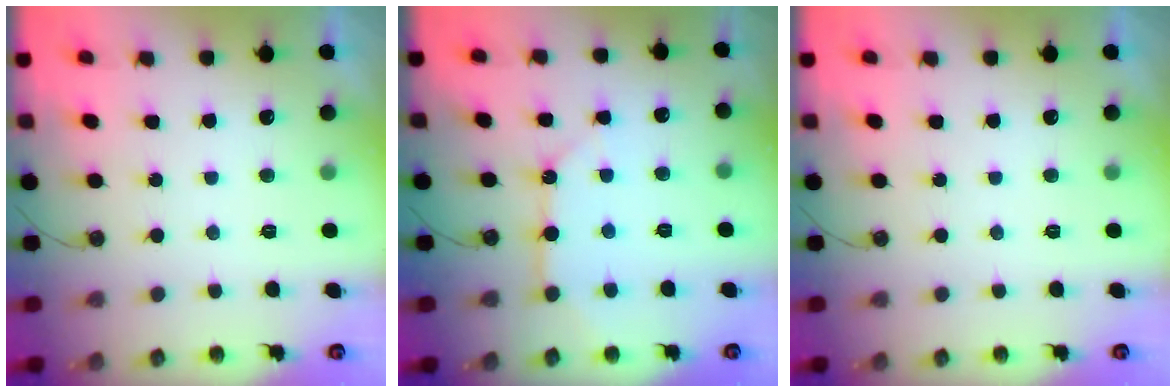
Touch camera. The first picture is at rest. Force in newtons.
{"total": 8.9, "press": 8.8, "slide": 0.6}
{"total": 0.0}